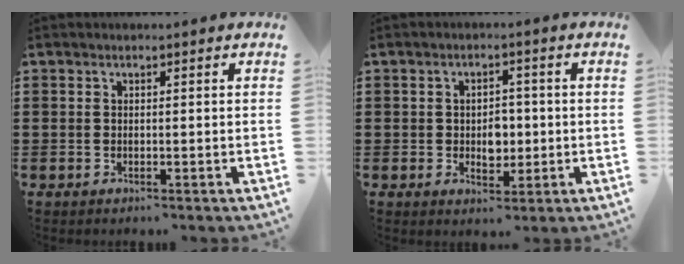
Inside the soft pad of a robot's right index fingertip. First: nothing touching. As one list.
[{"total": 3.8, "force": [-0.3, 2.8, 2.6], "torque": [-0.040, 0.001, -0.012]}]